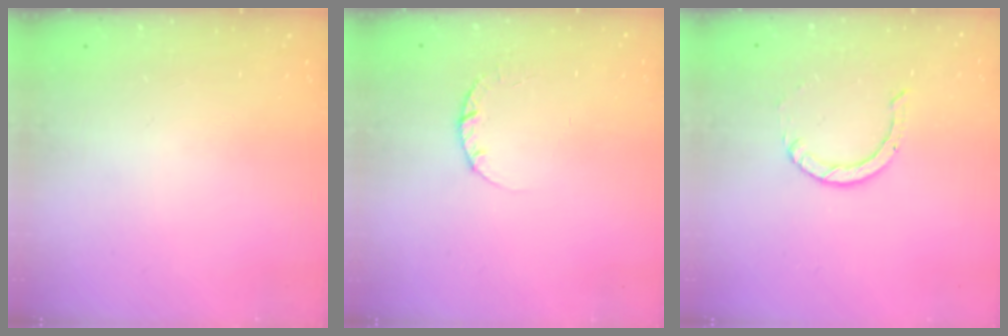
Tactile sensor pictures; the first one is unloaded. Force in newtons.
{"total": 2.4, "press": 2.4, "slide": 0.3}
{"total": 2.0, "press": 2.0, "slide": 0.2}